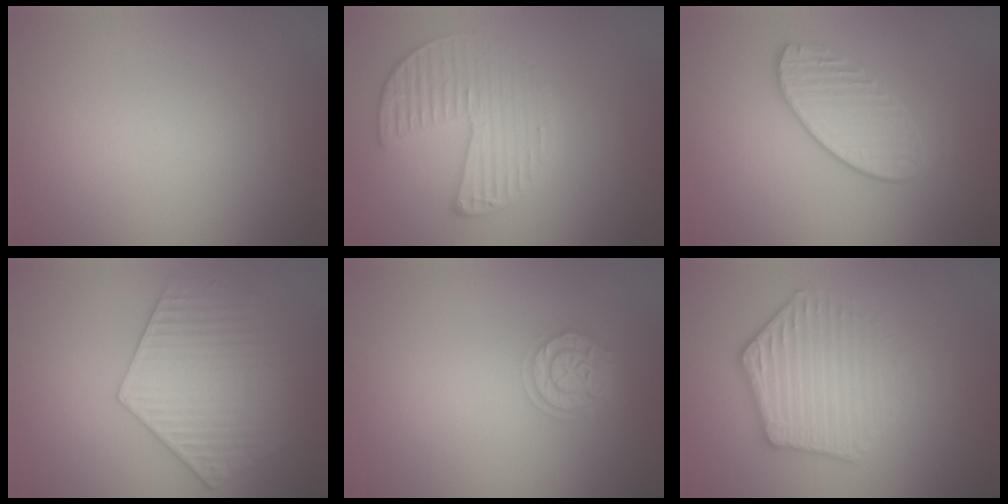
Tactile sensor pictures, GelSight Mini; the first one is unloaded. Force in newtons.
{"total": 3.3, "press": 3.3, "slide": 0.6}
{"total": 2.7, "press": 2.4, "slide": 1.2}
{"total": 4.0, "press": 3.9, "slide": 0.6}
{"total": 2.5, "press": 2.1, "slide": 1.3}
{"total": 4.2, "press": 3.2, "slide": 2.7}